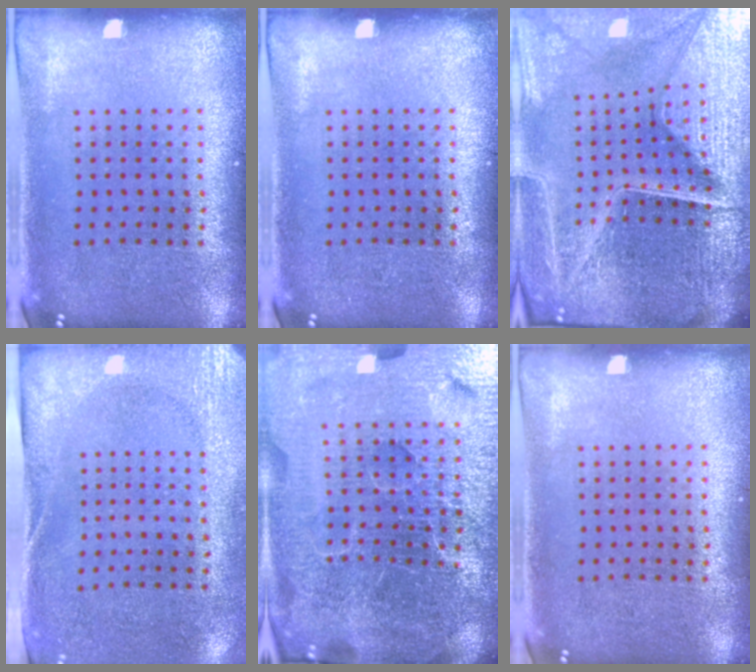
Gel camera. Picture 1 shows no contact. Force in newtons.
{"total": 0.0}
{"total": 6.9, "press": 6.1, "slide": 3.2}
{"total": 2.8, "press": 2.2, "slide": 1.7}
{"total": 7.2, "press": 6.2, "slide": 3.7}
{"total": 0.0}